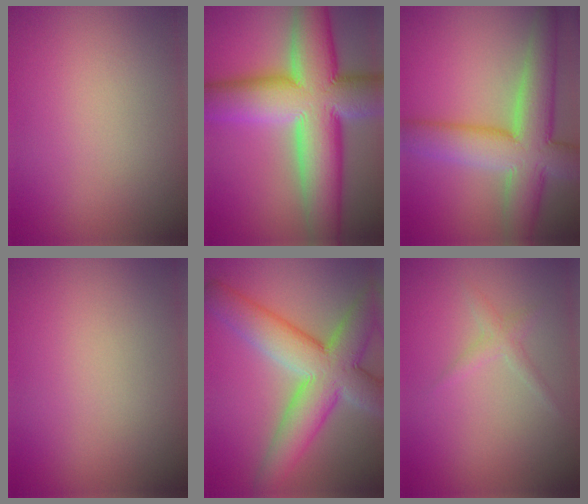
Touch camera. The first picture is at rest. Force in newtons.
{"total": 15.0, "press": 15.0, "slide": 0.8}
{"total": 9.5, "press": 9.5, "slide": 0.8}
{"total": 0.0}
{"total": 9.8, "press": 9.8, "slide": 0.7}
{"total": 1.2, "press": 1.2, "slide": 0.1}